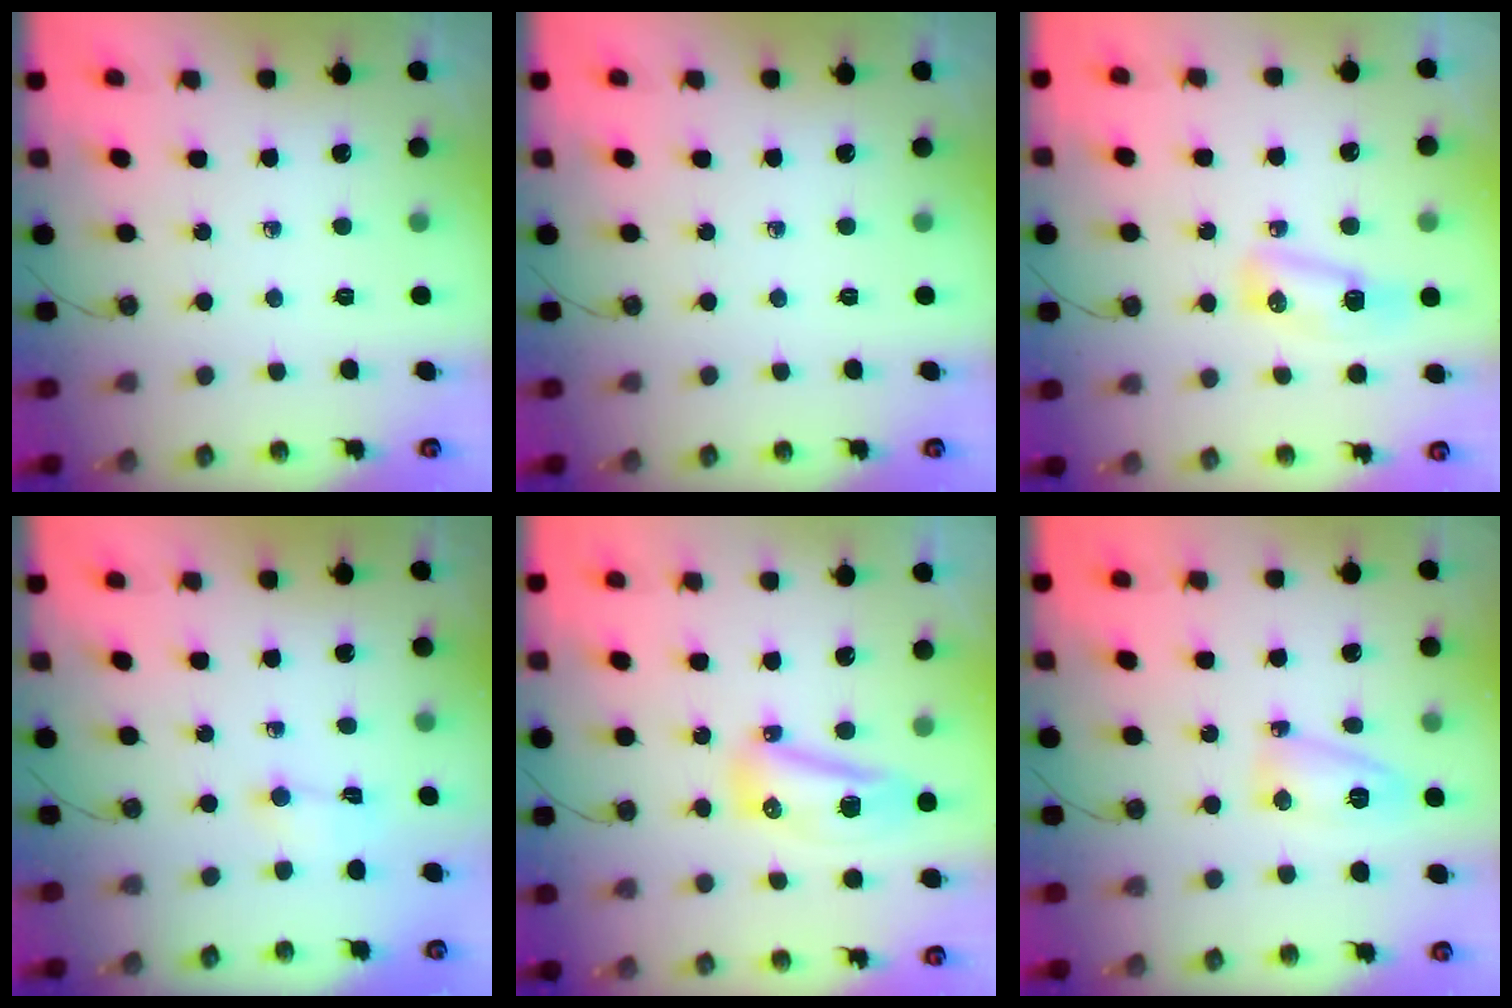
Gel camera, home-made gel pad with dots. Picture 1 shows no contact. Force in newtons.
{"total": 0.0}
{"total": 7.3, "press": 7.2, "slide": 0.7}
{"total": 1.5, "press": 1.3, "slide": 0.7}
{"total": 19.4, "press": 12.1, "slide": 15.2}
{"total": 6.0, "press": 5.8, "slide": 1.2}